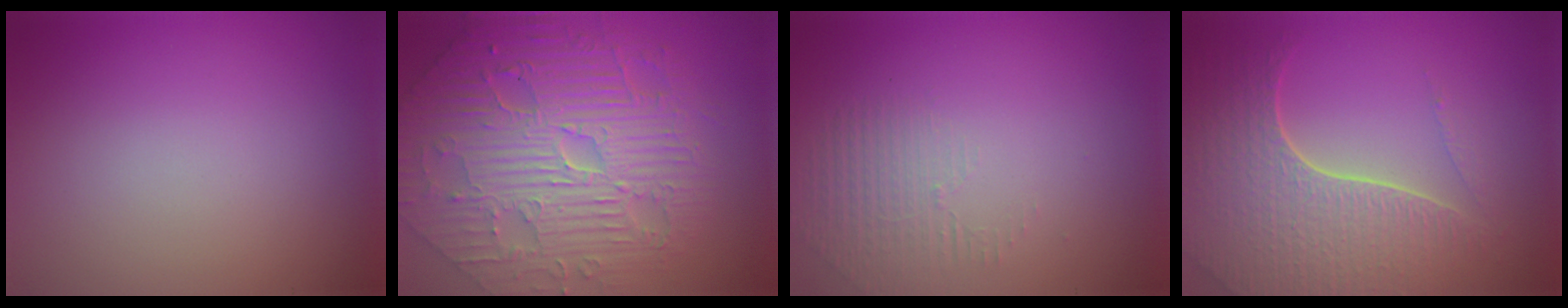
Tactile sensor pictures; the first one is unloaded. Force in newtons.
{"total": 9.3, "press": 7.0, "slide": 6.0}
{"total": 1.4, "press": 0.3, "slide": 1.4}
{"total": 7.1, "press": 5.1, "slide": 5.0}